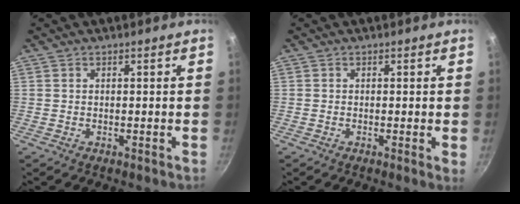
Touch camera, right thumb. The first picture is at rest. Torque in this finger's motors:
{"motor_torque": [-0.50, -0.19, -0.16, 0.01, 0.02]}